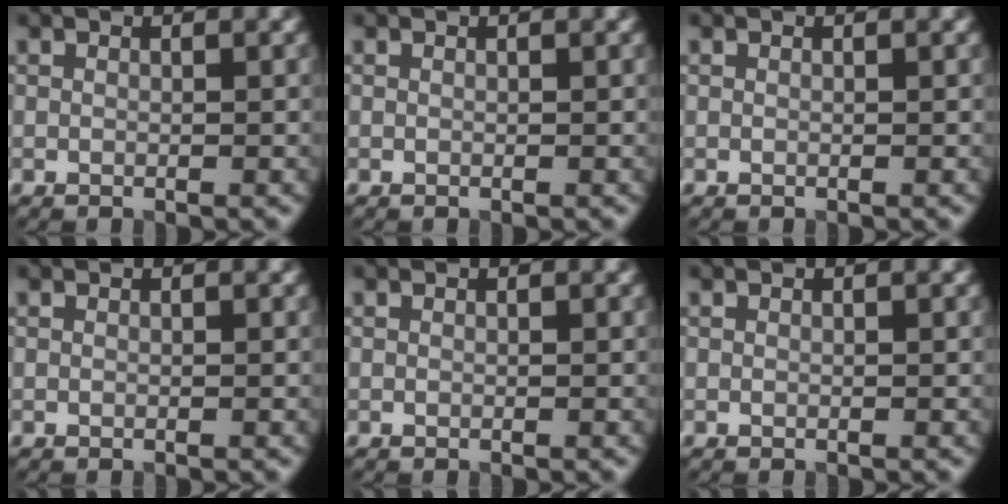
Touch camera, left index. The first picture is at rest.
{"total": 0.0}
{"total": 0.0}
{"total": 0.0}
{"total": 0.0}
{"total": 0.0}